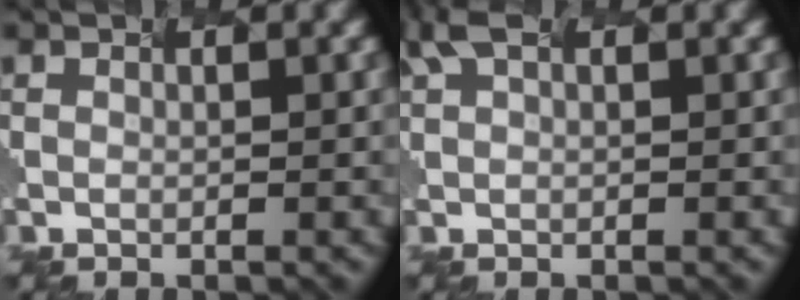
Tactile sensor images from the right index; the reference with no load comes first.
{"total": 1.3, "force": [0.9, -0.1, 0.9], "torque": [-0.032, 0.006, 0.037]}